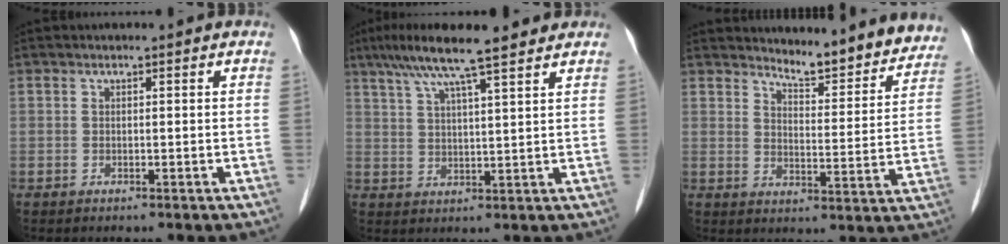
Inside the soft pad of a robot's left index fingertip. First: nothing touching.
{"total": 11.4, "force": [8.8, 0.8, 7.3], "torque": [-0.123, 0.035, 0.138]}
{"total": 12.1, "force": [11.6, 2.1, 2.4], "torque": [-0.019, -0.026, 0.140]}